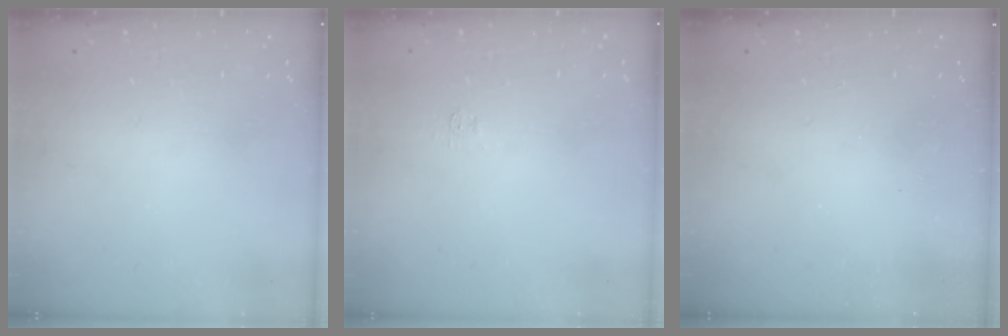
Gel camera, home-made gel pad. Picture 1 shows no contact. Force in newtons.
{"total": 3.1, "press": 3.0, "slide": 0.4}
{"total": 2.4, "press": 2.3, "slide": 0.8}